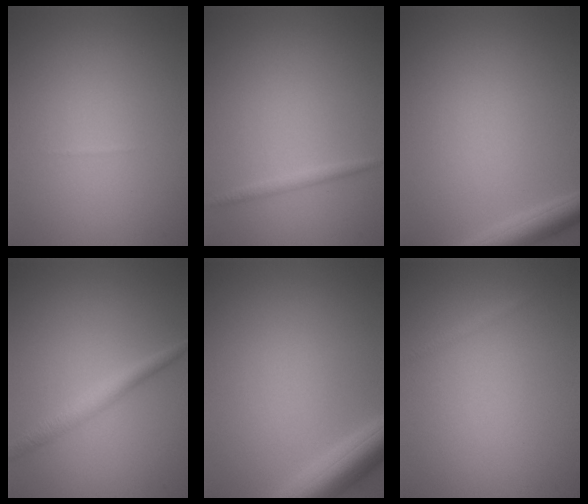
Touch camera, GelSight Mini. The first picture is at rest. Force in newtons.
{"total": 0.9, "press": 0.9, "slide": 0.0}
{"total": 3.0, "press": 2.9, "slide": 0.2}
{"total": 2.2, "press": 2.2, "slide": 0.1}
{"total": 4.7, "press": 4.7, "slide": 0.2}
{"total": 0.6, "press": 0.6, "slide": 0.1}